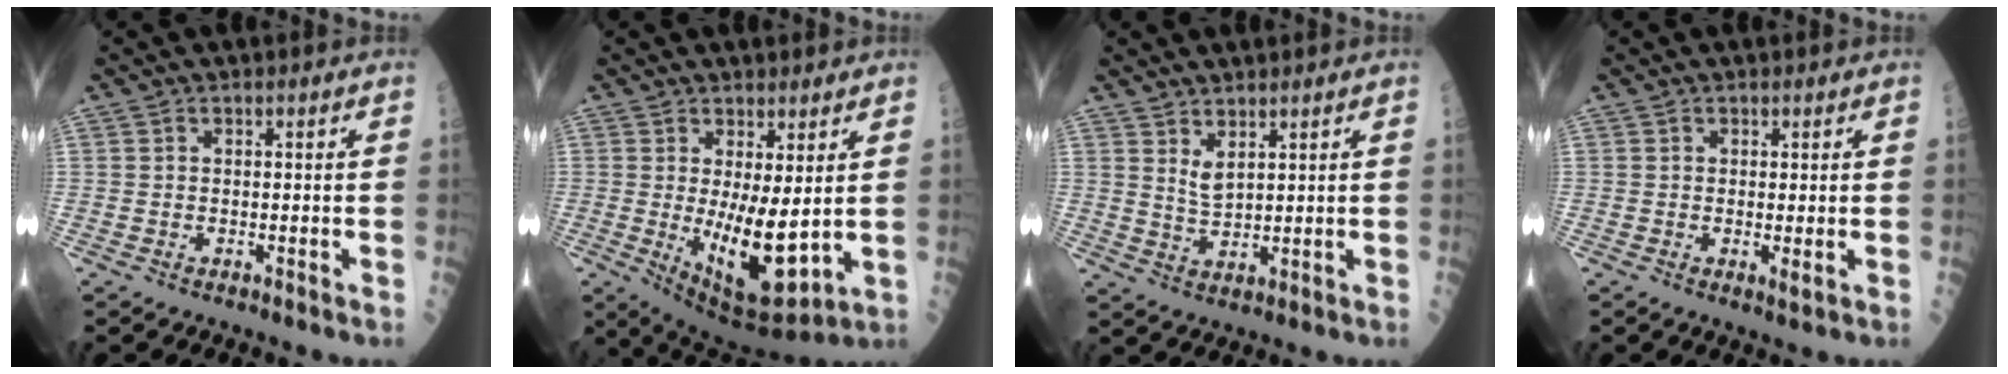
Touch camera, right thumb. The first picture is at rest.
{"total": 12.6, "force": [0.1, 4.6, 11.7], "torque": [-0.188, -0.031, 0.022]}
{"total": 3.3, "force": [2.2, 1.0, 2.2], "torque": [-0.040, -0.025, 0.047]}
{"total": 1.3, "force": [0.0, 0.2, 1.3], "torque": [-0.022, -0.005, -0.001]}